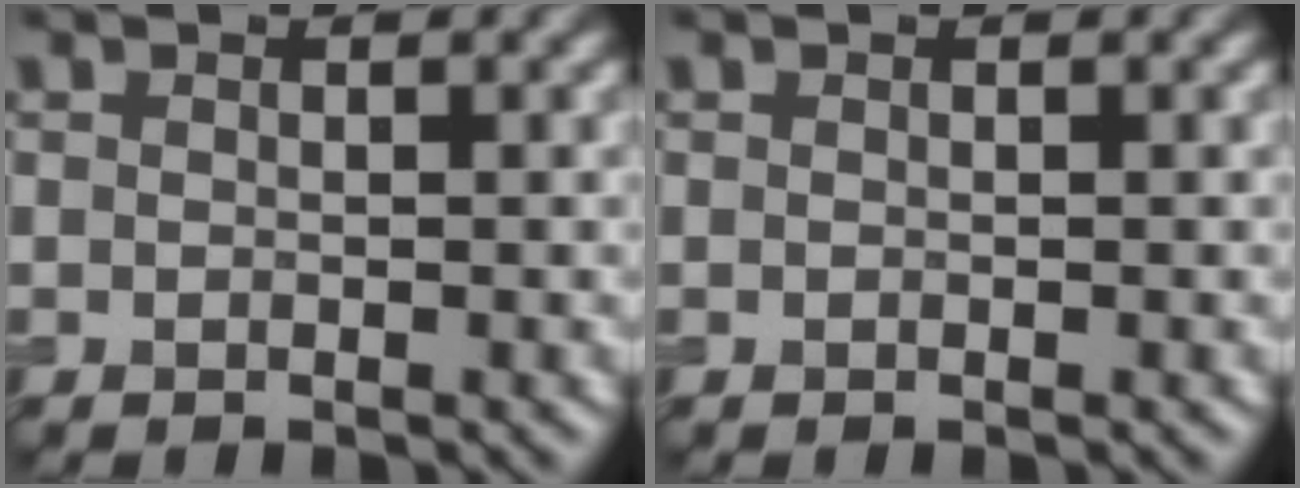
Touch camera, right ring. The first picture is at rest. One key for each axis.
{"total": 0.0}